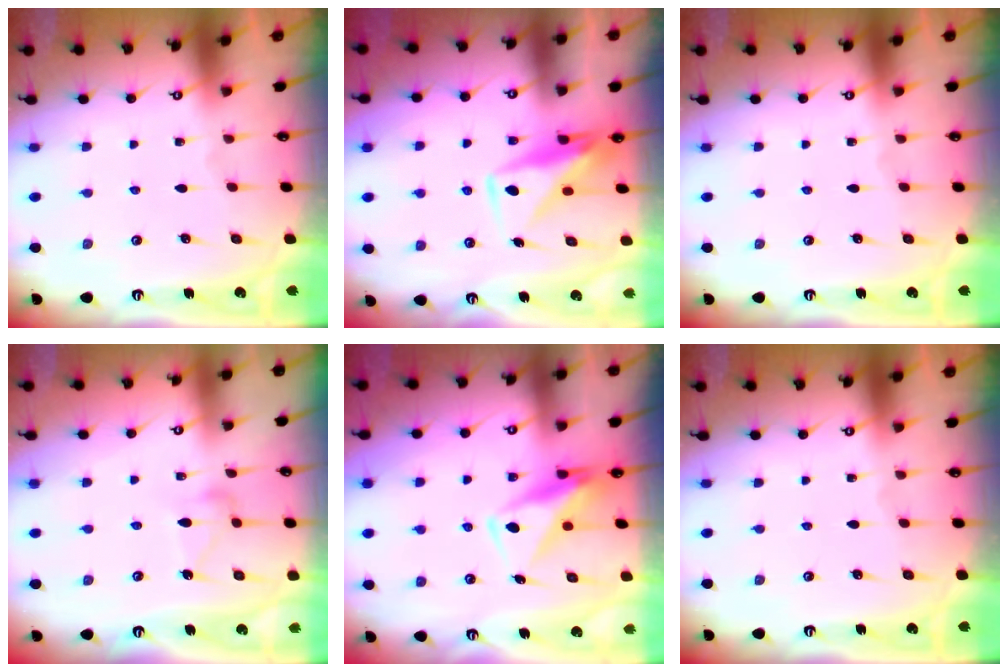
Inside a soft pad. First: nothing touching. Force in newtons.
{"total": 9.7, "press": 9.7, "slide": 0.5}
{"total": 0.0}
{"total": 9.9, "press": 9.9, "slide": 0.4}
{"total": 10.7, "press": 10.6, "slide": 1.0}
{"total": 0.0}